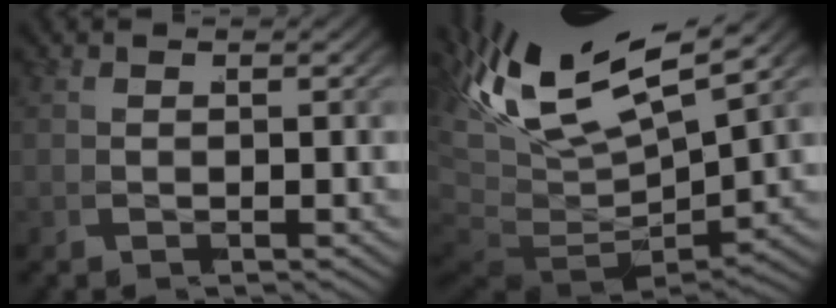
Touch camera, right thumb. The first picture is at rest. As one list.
[{"total": 10.9, "force": [-0.7, 6.8, 8.5], "torque": [-0.167, -0.033, 0.001]}]